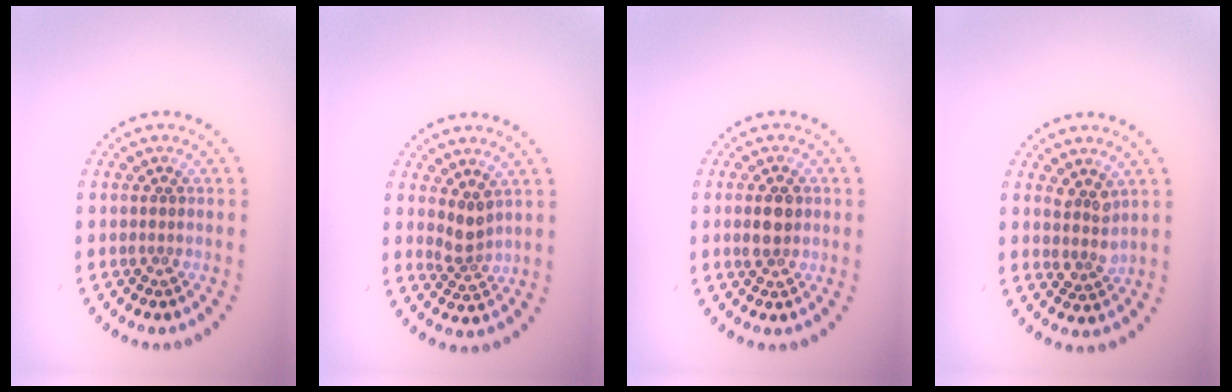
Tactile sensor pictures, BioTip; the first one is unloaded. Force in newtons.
{"total": 2.1, "press": 1.6, "slide": 1.3}
{"total": 2.1, "press": 2.1, "slide": 0.2}
{"total": 2.1, "press": 1.7, "slide": 1.3}